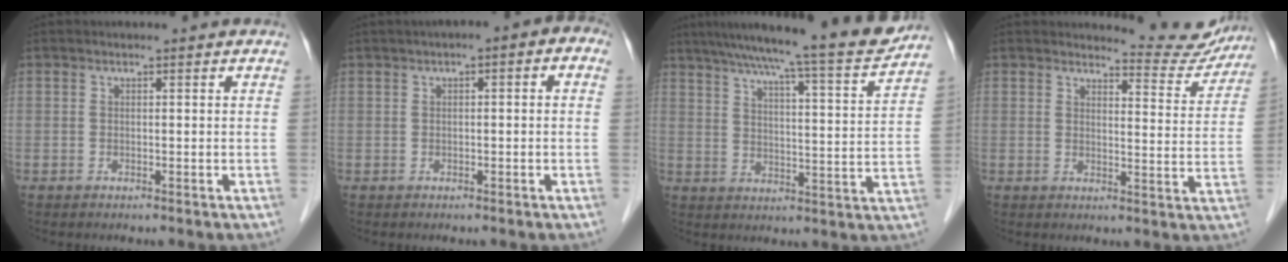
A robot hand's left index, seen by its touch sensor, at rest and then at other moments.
{"total": 4.3, "force": [1.1, 1.3, 4.0], "torque": [-0.047, 0.029, 0.008]}
{"total": 18.5, "force": [16.3, -0.1, 8.7], "torque": [-0.134, -0.019, 0.222]}
{"total": 7.7, "force": [7.6, 1.1, -0.1], "torque": [0.008, -0.033, 0.082]}